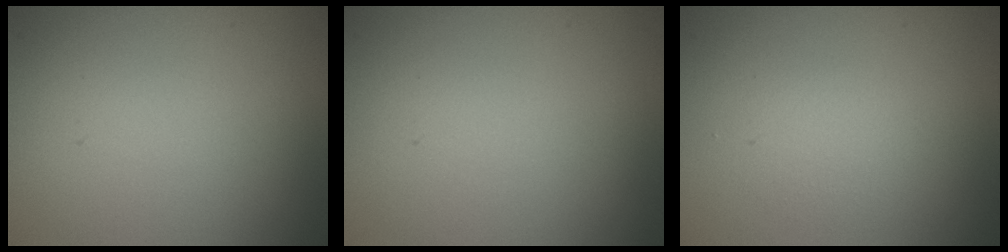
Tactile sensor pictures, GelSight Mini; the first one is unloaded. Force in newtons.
{"total": 0.0}
{"total": 1.4, "press": 1.4, "slide": 0.0}